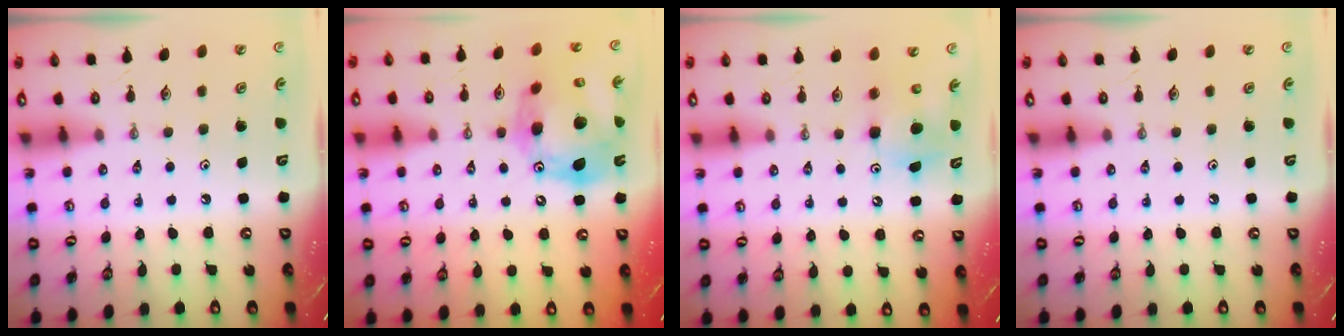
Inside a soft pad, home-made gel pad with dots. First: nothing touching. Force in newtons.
{"total": 19.6, "press": 19.4, "slide": 2.7}
{"total": 8.1, "press": 8.0, "slide": 0.8}
{"total": 0.0}